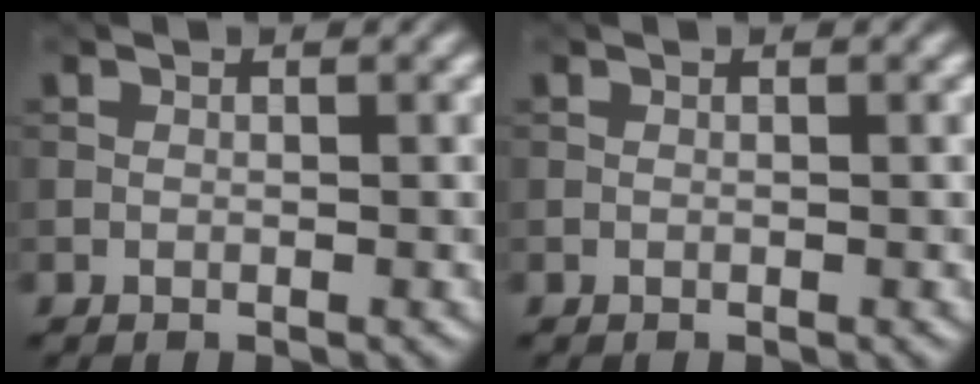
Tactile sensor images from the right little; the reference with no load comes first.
{"total": 0.0}